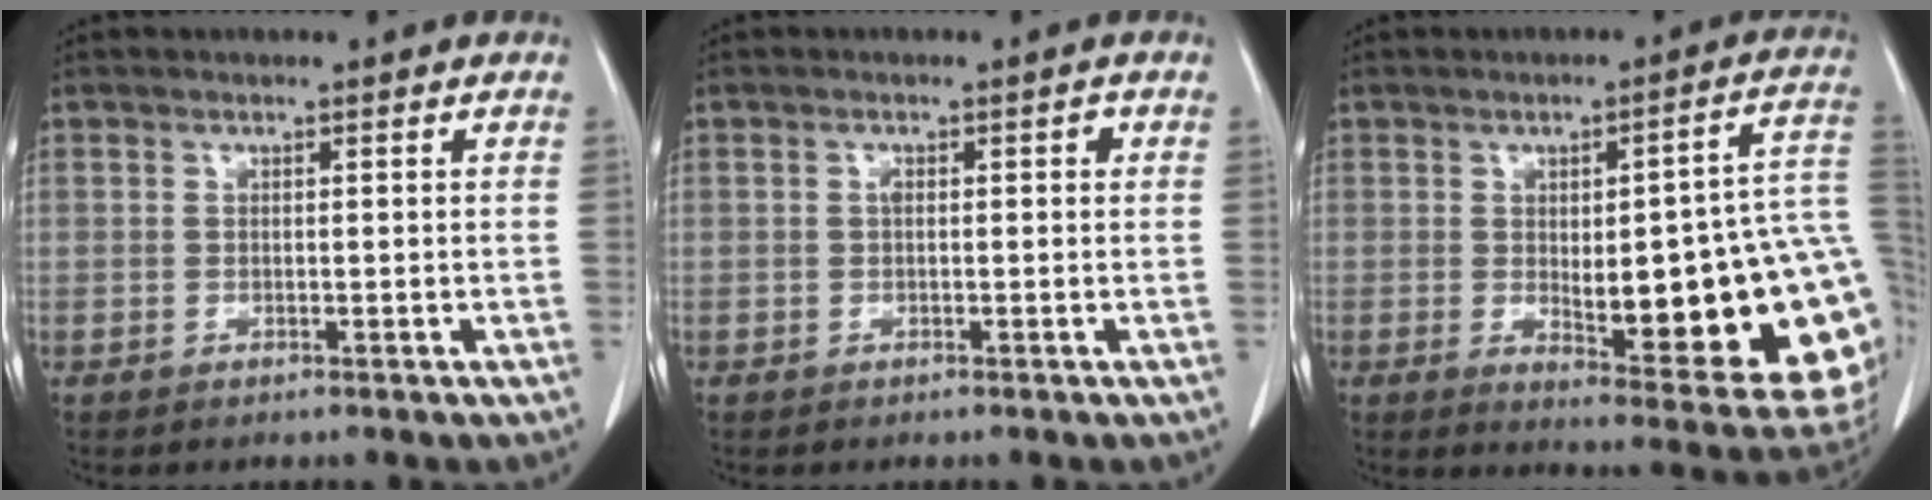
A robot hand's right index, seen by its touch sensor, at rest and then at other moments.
{"total": 1.5, "force": [0.2, 0.7, 1.3], "torque": [-0.024, 0.011, 0.005]}
{"total": 24.8, "force": [-2.3, 5.2, 24.1], "torque": [-0.218, 0.011, -0.013]}